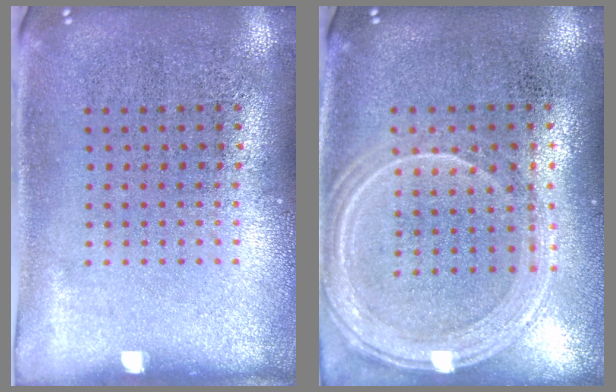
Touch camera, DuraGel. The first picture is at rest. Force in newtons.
{"total": 1.2, "press": 1.2, "slide": 0.3}